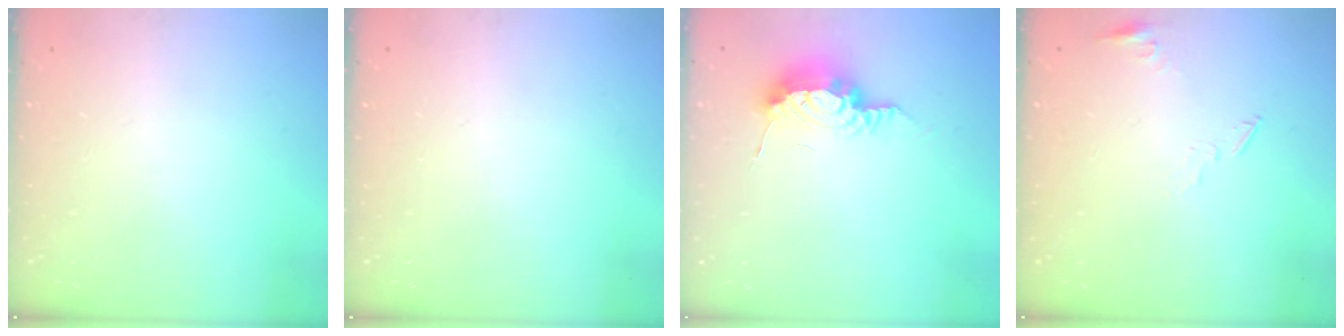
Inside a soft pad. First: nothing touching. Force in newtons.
{"total": 0.0}
{"total": 10.3, "press": 9.3, "slide": 4.4}
{"total": 5.5, "press": 5.4, "slide": 0.5}